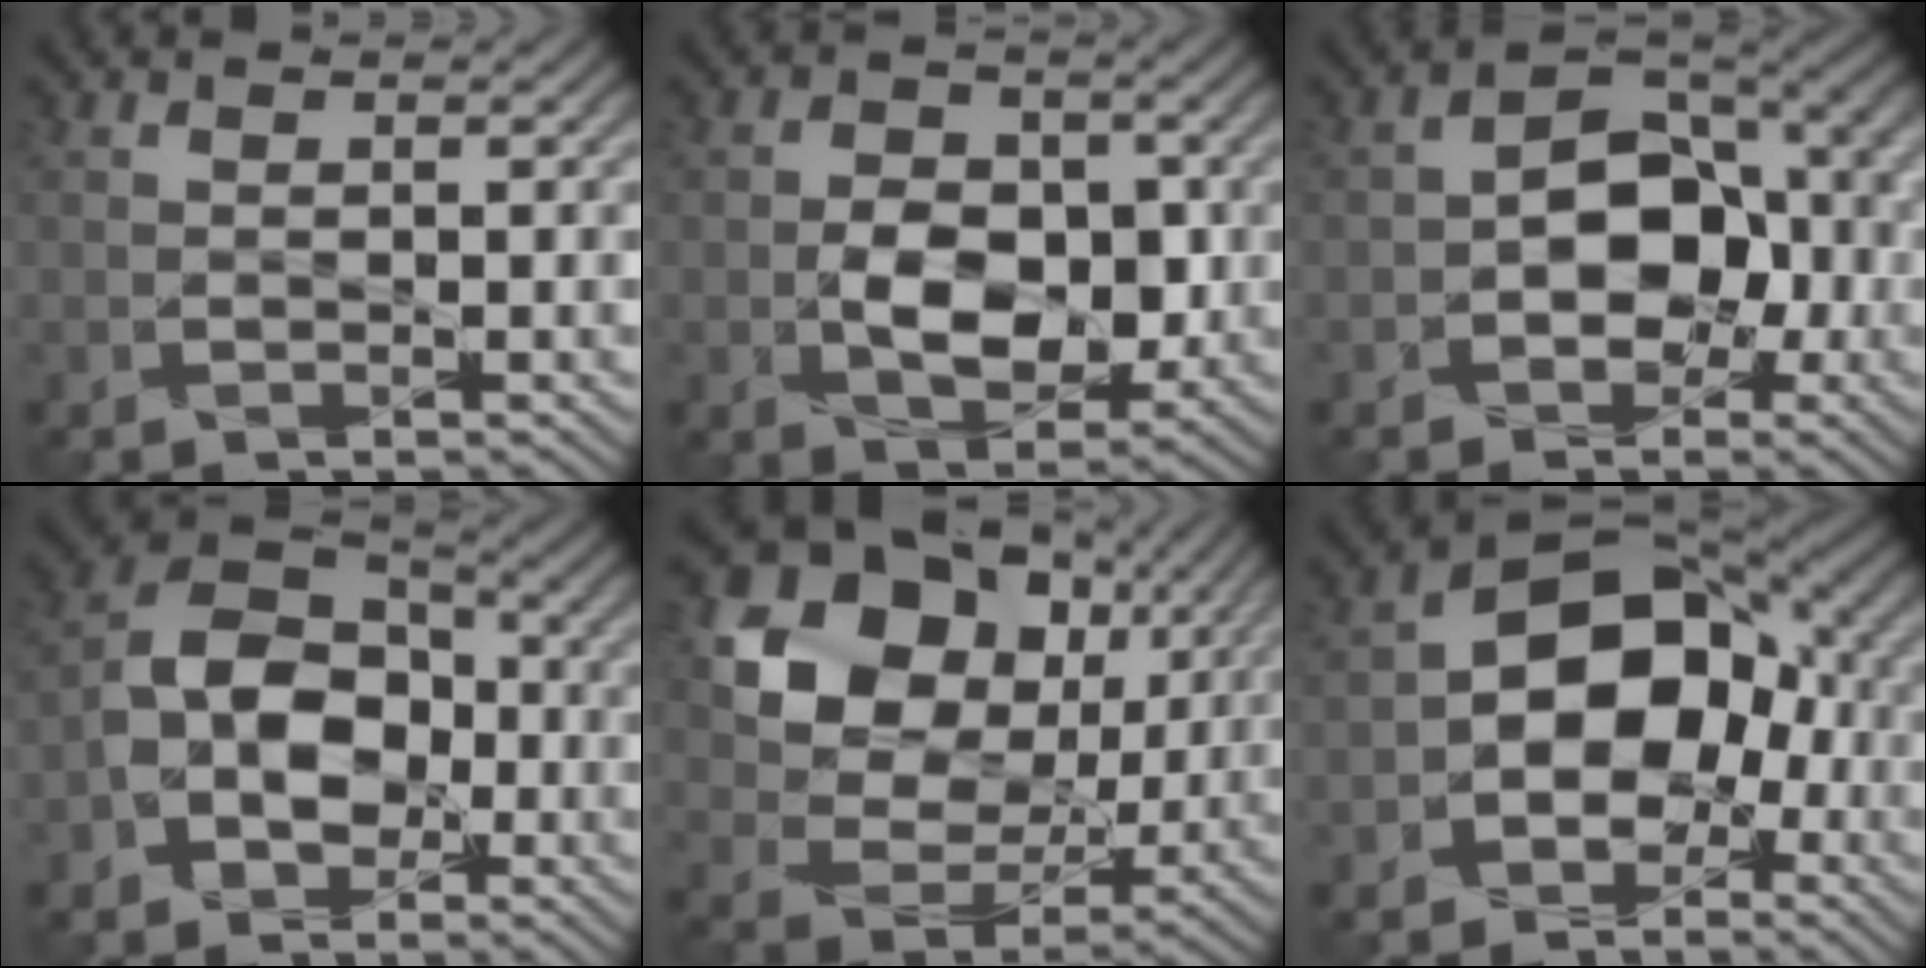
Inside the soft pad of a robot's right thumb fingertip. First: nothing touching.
{"total": 6.9, "force": [-0.9, 4.6, 5.1], "torque": [-0.082, -0.007, -0.019]}
{"total": 8.0, "force": [-1.6, 5.8, 5.3], "torque": [-0.082, 0.005, -0.034]}
{"total": 9.1, "force": [-2.7, 6.7, 5.6], "torque": [-0.104, 0.006, -0.071]}
{"total": 15.0, "force": [5.0, 11.6, 8.0], "torque": [-0.168, 0.005, 0.094]}
{"total": 11.4, "force": [-2.0, 8.3, 7.6], "torque": [-0.116, 0.001, -0.055]}